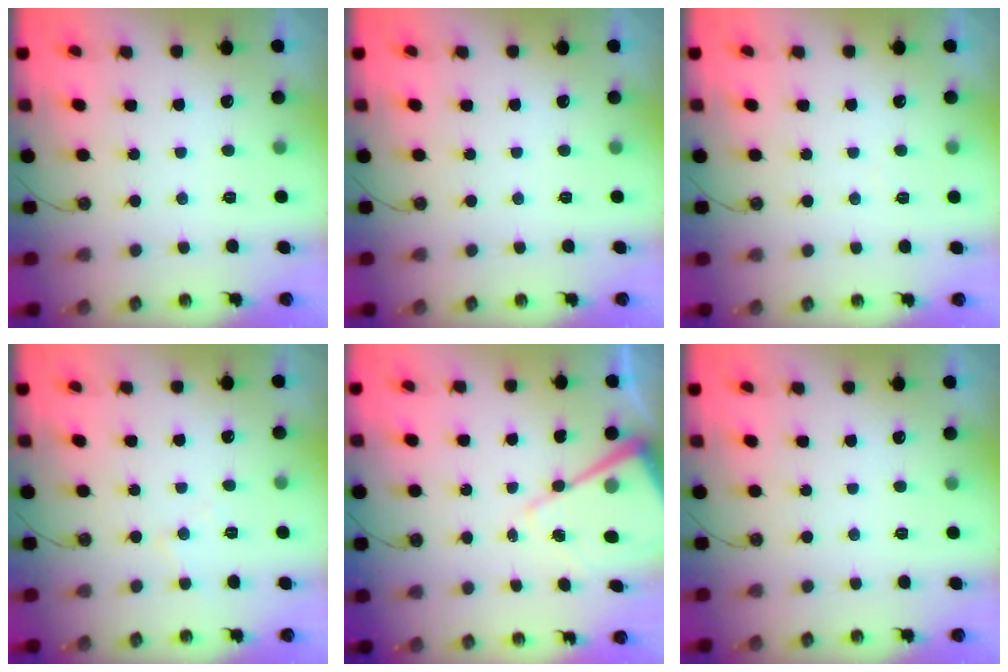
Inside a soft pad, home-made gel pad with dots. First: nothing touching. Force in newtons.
{"total": 0.0}
{"total": 2.9, "press": 2.8, "slide": 0.5}
{"total": 4.7, "press": 4.6, "slide": 0.8}
{"total": 11.7, "press": 11.6, "slide": 1.2}
{"total": 0.0}